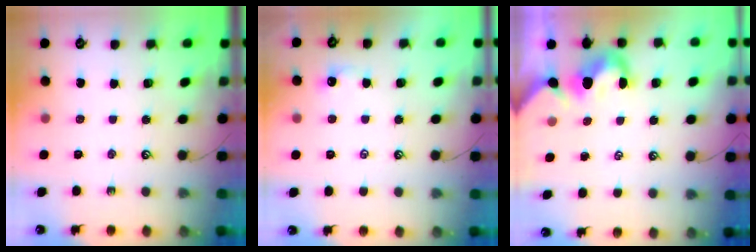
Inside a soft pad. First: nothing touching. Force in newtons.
{"total": 0.8, "press": 0.7, "slide": 0.5}
{"total": 0.0}